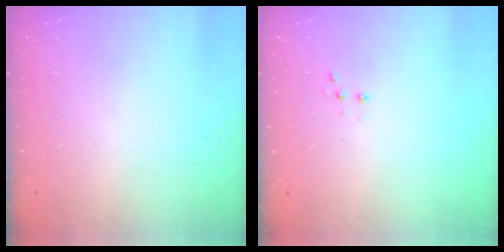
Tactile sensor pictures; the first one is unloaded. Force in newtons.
{"total": 2.7, "press": 2.7, "slide": 0.5}